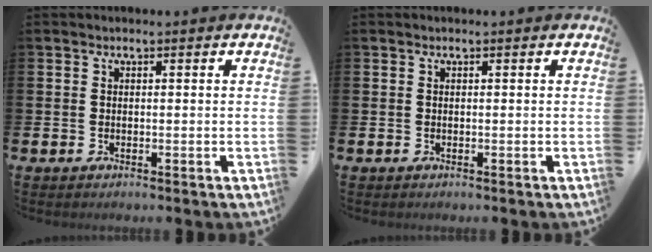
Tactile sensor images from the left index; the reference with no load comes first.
{"total": 0.0}